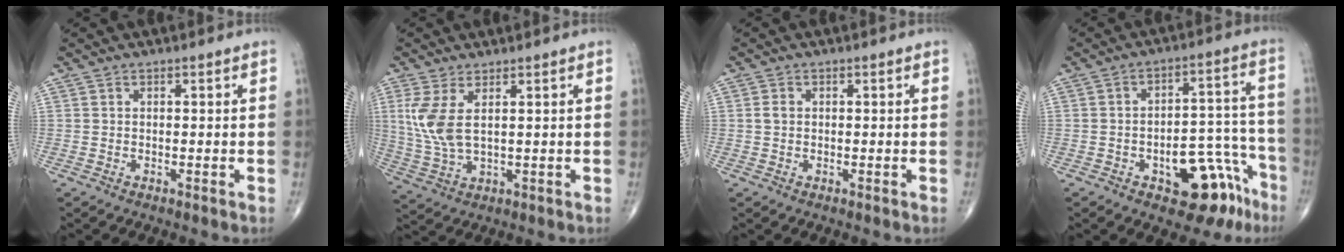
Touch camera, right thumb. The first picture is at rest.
{"total": 7.7, "force": [2.1, 3.1, 6.7], "torque": [-0.161, -0.013, 0.053]}
{"total": 1.3, "force": [0.1, 1.0, 0.8], "torque": [-0.014, 0.003, 0.002]}
{"total": 14.2, "force": [-7.7, 7.0, 9.7], "torque": [-0.074, 0.072, -0.096]}